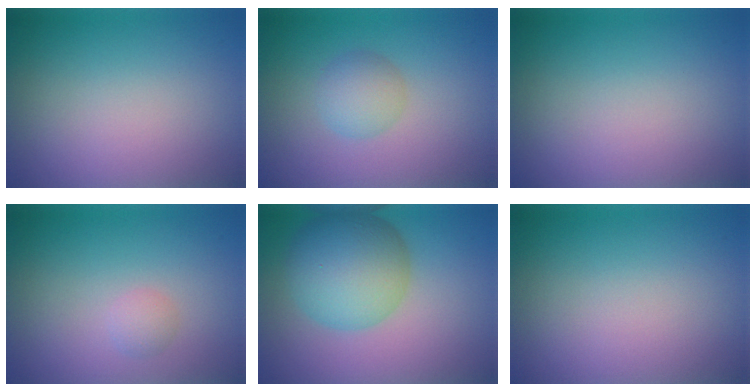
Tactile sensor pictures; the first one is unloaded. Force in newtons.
{"total": 2.5, "press": 2.5, "slide": 0.1}
{"total": 0.0}
{"total": 1.0, "press": 1.0, "slide": 0.0}
{"total": 8.1, "press": 8.1, "slide": 0.2}
{"total": 0.0}